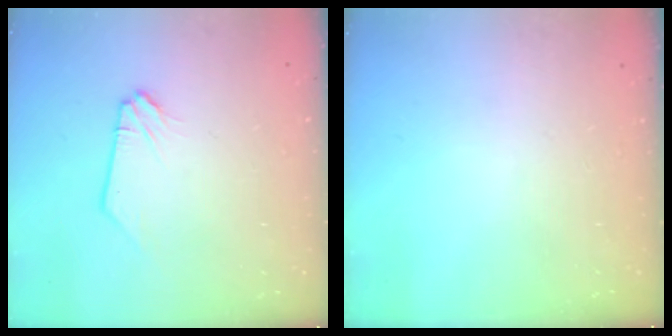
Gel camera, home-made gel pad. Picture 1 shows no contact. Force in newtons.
{"total": 0.0}